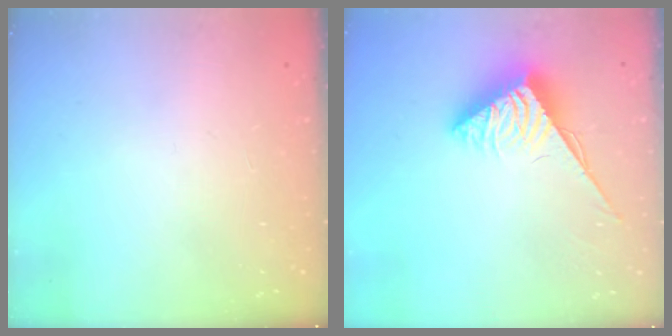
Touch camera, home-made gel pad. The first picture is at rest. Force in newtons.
{"total": 4.7, "press": 4.7, "slide": 0.5}